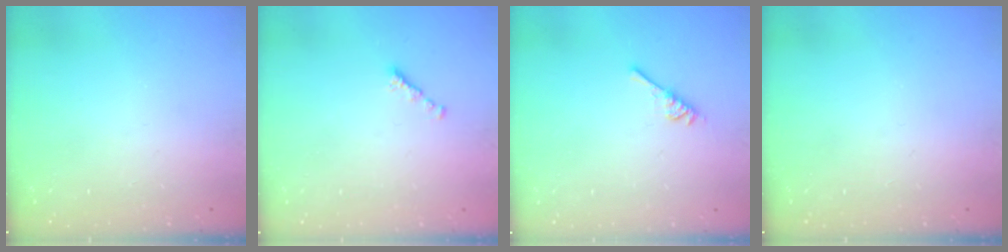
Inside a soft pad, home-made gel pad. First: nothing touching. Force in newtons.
{"total": 1.5, "press": 1.4, "slide": 0.5}
{"total": 5.0, "press": 4.9, "slide": 0.8}
{"total": 0.0}